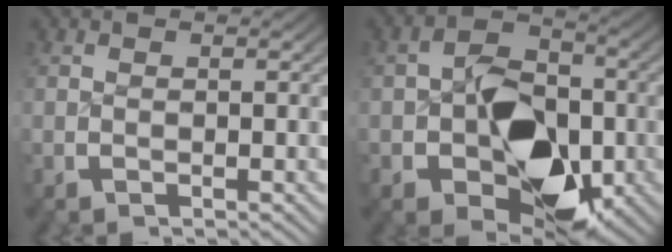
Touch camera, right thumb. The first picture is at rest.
{"total": 13.8, "force": [-2.5, 9.2, 9.9], "torque": [-0.162, -0.046, -0.025]}